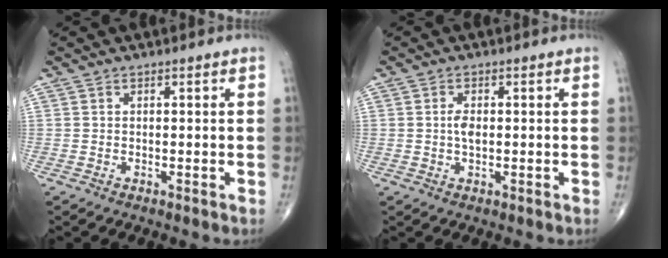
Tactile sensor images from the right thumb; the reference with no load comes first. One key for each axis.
{"total": 2.4, "fx": 0.0, "fy": 1.2, "fz": 2.0, "tx": -0.037, "ty": 0.001, "tz": -0.002}